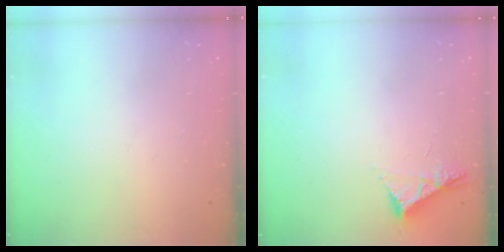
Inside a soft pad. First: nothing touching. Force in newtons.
{"total": 4.5, "press": 4.4, "slide": 0.5}